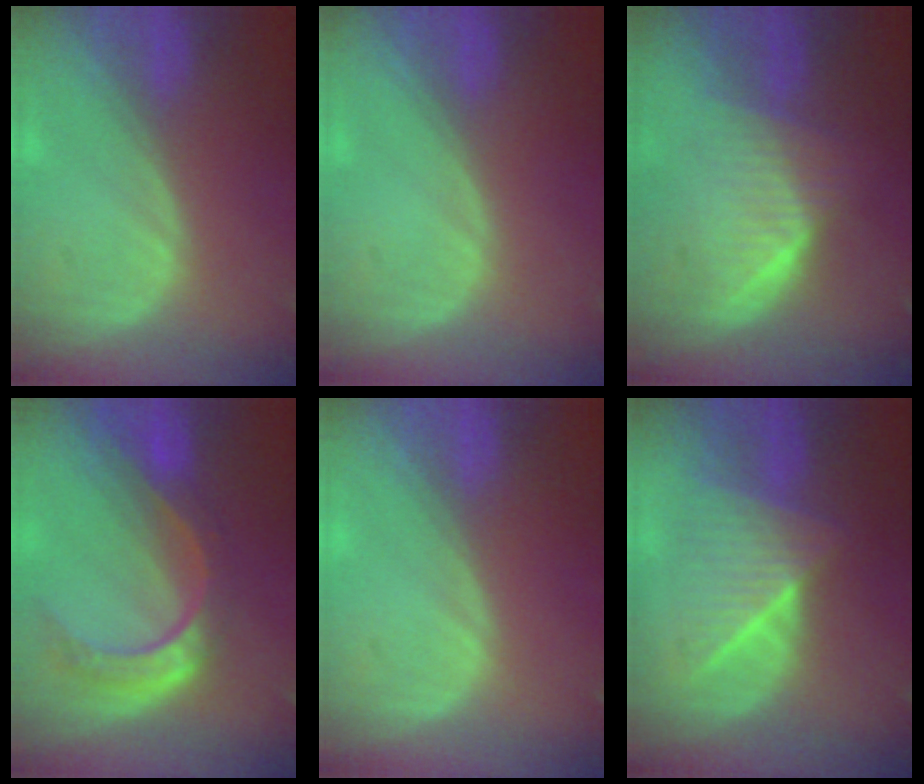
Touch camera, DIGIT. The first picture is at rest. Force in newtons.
{"total": 0.0}
{"total": 6.3, "press": 6.2, "slide": 1.5}
{"total": 8.8, "press": 7.4, "slide": 4.9}
{"total": 0.0}
{"total": 7.0, "press": 7.0, "slide": 0.2}